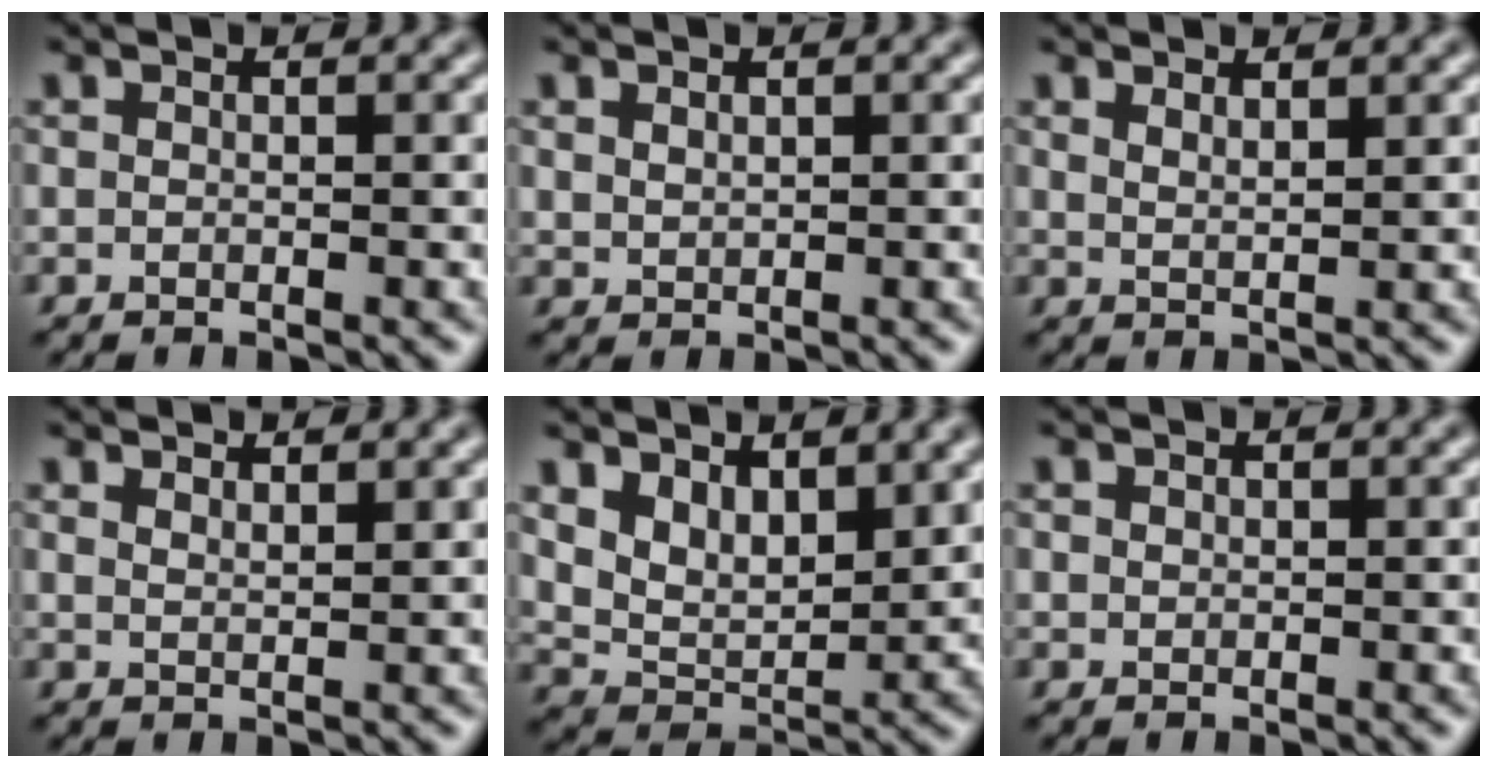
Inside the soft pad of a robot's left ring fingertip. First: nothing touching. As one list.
[{"total": 1.0, "force": [0.5, 0.7, 0.4], "torque": [-0.012, -0.004, 0.014]}, {"total": 1.3, "force": [1.1, 0.3, 0.8], "torque": [-0.017, -0.003, 0.020]}, {"total": 1.7, "force": [1.6, 0.3, 0.5], "torque": [-0.009, -0.001, 0.025]}, {"total": 4.6, "force": [2.6, 2.7, 2.7], "torque": [-0.060, -0.017, 0.047]}, {"total": 0.5, "force": [0.1, 0.5, 0.1], "torque": [0.002, -0.003, 0.004]}]